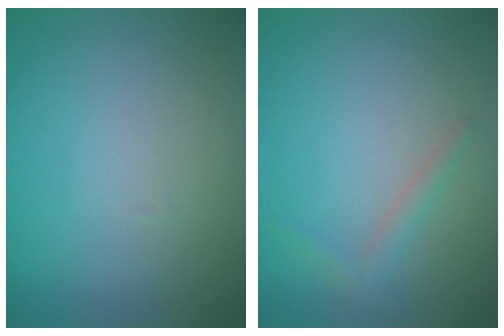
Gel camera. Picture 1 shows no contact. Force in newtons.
{"total": 1.3, "press": 1.3, "slide": 0.0}